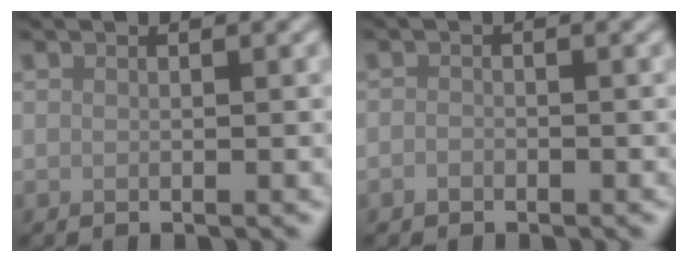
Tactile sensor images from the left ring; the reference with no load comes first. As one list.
[{"total": 0.8, "force": [-0.5, 0.5, 0.2], "torque": [-0.005, -0.001, -0.011]}]